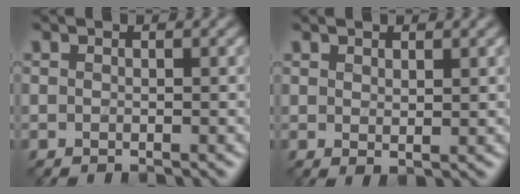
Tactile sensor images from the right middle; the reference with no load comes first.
{"total": 1.1, "force": [0.9, 0.2, 0.7], "torque": [-0.015, -0.001, 0.018]}